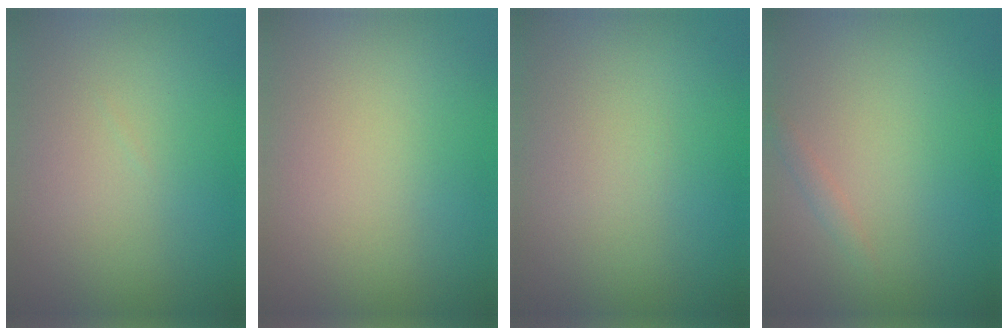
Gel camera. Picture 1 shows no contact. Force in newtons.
{"total": 0.0}
{"total": 0.0}
{"total": 0.7, "press": 0.7, "slide": 0.0}